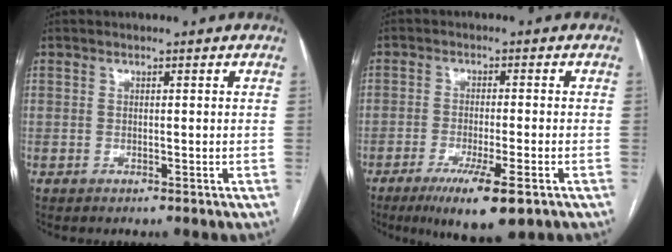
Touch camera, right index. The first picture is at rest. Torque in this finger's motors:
{"motor_torque": [0.14, -0.02, 0.18, 0.00]}